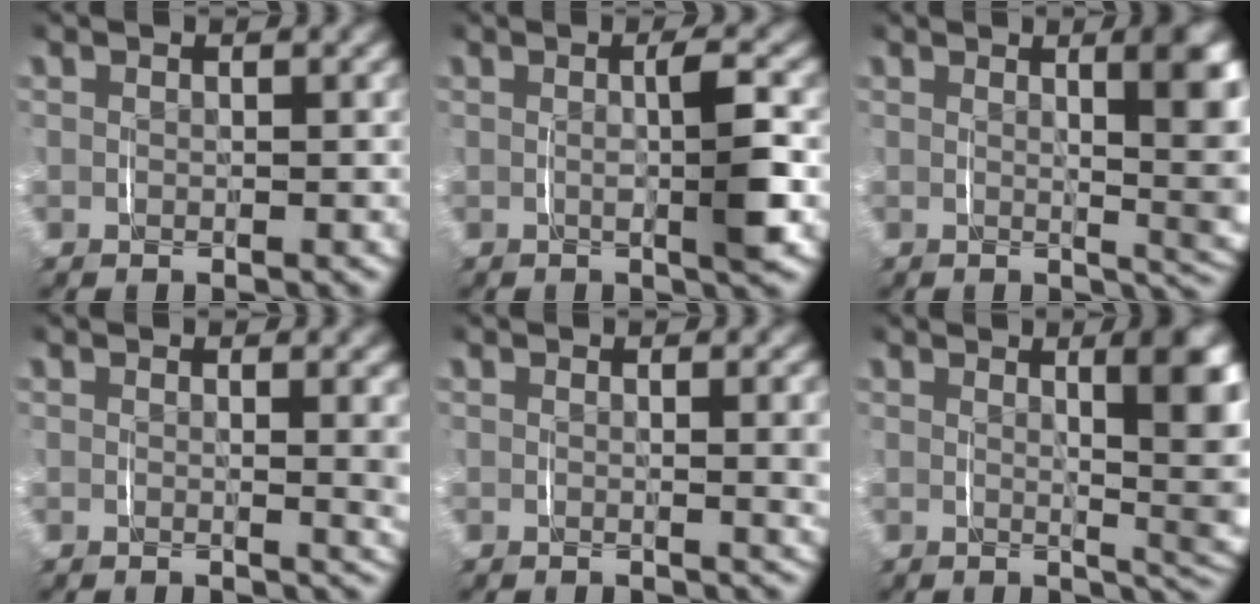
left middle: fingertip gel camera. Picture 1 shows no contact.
{"total": 3.6, "force": [-0.1, 0.3, 3.6], "torque": [-0.047, 0.006, -0.005]}
{"total": 7.1, "force": [1.1, 1.9, 6.7], "torque": [-0.067, -0.002, 0.019]}
{"total": 2.7, "force": [0.9, 0.3, 2.6], "torque": [-0.025, -0.004, 0.012]}
{"total": 2.1, "force": [0.6, 0.1, 2.1], "torque": [-0.021, -0.003, 0.009]}
{"total": 7.9, "force": [1.3, 2.1, 7.5], "torque": [-0.076, -0.004, 0.023]}